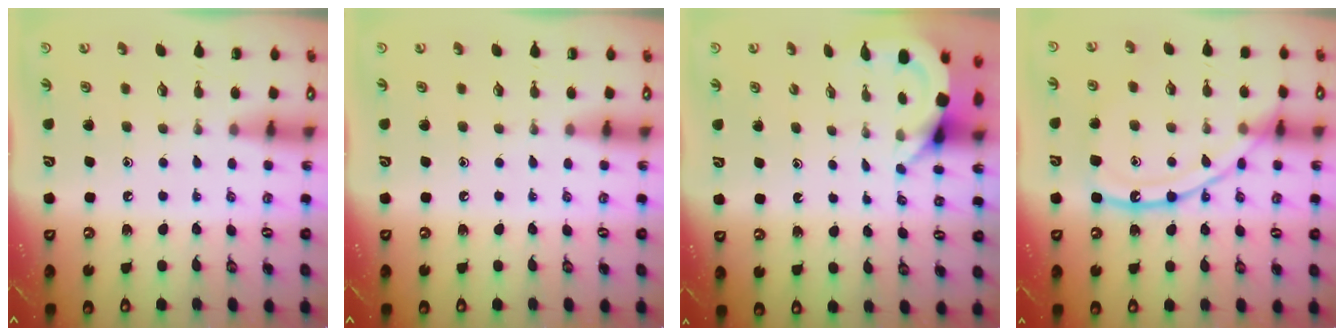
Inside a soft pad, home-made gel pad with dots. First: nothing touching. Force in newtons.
{"total": 0.0}
{"total": 3.9, "press": 3.9, "slide": 0.3}
{"total": 15.1, "press": 15.0, "slide": 1.4}